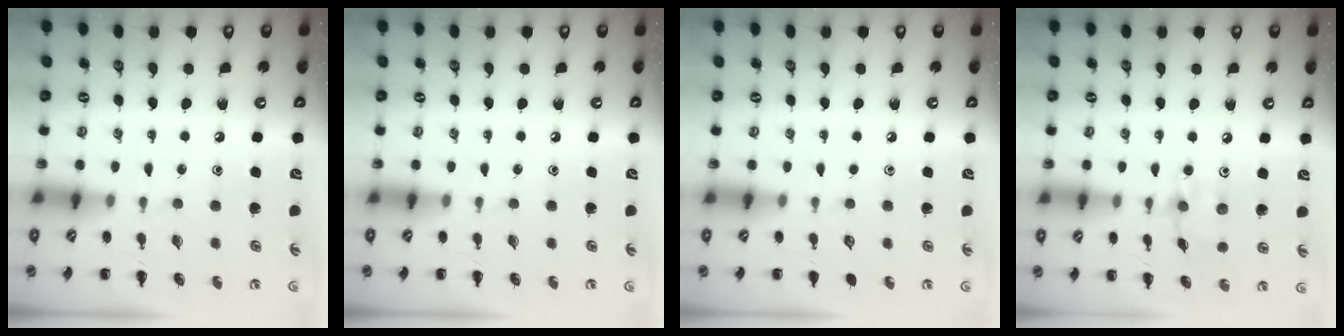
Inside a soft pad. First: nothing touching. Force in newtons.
{"total": 0.0}
{"total": 0.0}
{"total": 6.3, "press": 6.3, "slide": 0.7}